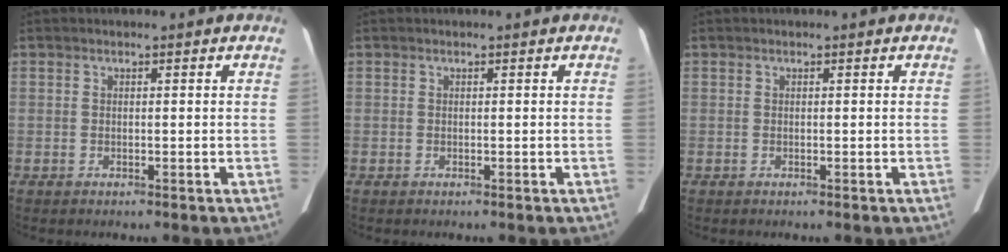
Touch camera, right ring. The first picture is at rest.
{"total": 0.0}
{"total": 0.0}